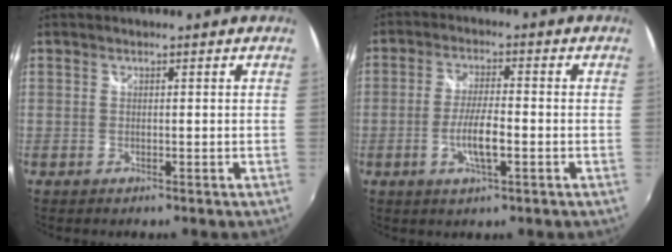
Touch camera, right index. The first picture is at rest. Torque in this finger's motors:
{"motor_torque": [0.75, -0.26, 0.24, 0.07]}